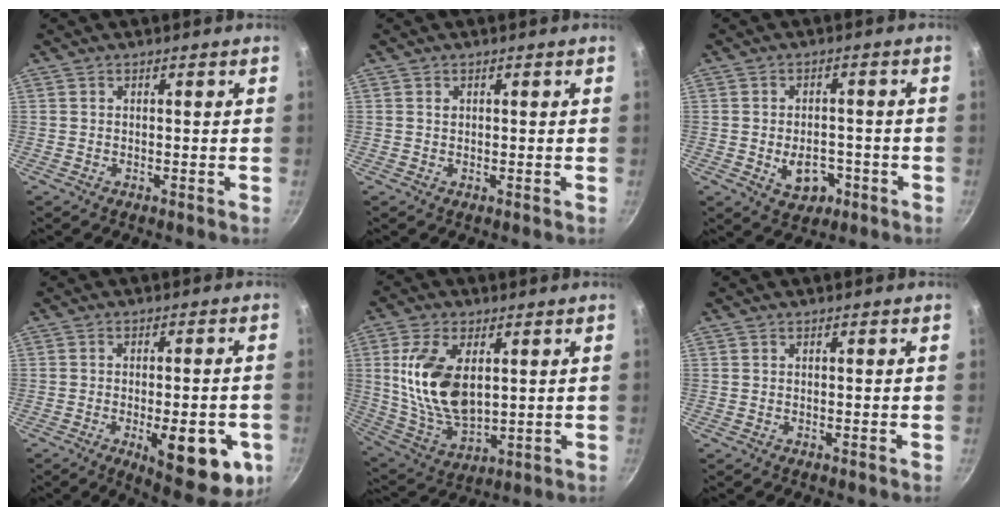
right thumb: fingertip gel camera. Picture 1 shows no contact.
{"total": 0.7, "force": [0.3, 0.6, 0.3], "torque": [-0.003, 0.001, 0.004]}
{"total": 6.8, "force": [-2.2, 4.8, 4.3], "torque": [-0.041, 0.014, -0.025]}
{"total": 15.7, "force": [-5.0, 6.1, 13.5], "torque": [-0.140, 0.000, -0.059]}
{"total": 15.6, "force": [3.2, 8.7, 12.6], "torque": [-0.233, -0.022, 0.072]}
{"total": 0.0}